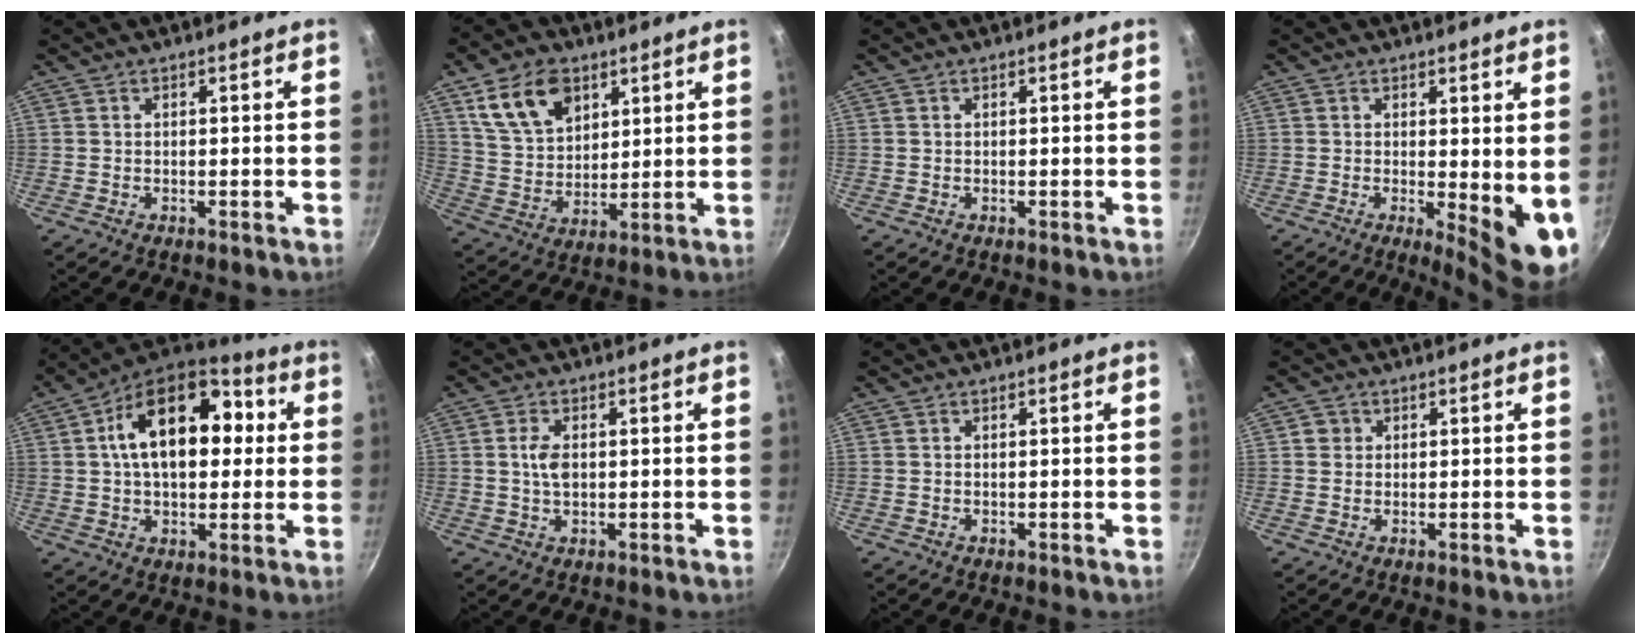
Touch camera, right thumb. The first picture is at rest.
{"total": 13.0, "force": [6.7, 8.4, 7.4], "torque": [-0.106, -0.023, 0.132]}
{"total": 0.0}
{"total": 9.8, "force": [-0.8, 3.0, 9.3], "torque": [-0.119, -0.022, -0.003]}
{"total": 19.5, "force": [3.4, 11.6, 15.3], "torque": [-0.209, 0.028, 0.044]}
{"total": 3.8, "force": [0.3, 2.2, 3.1], "torque": [-0.059, 0.000, 0.006]}
{"total": 0.0}
{"total": 1.8, "force": [0.4, 1.7, 0.4], "torque": [0.003, 0.001, 0.003]}